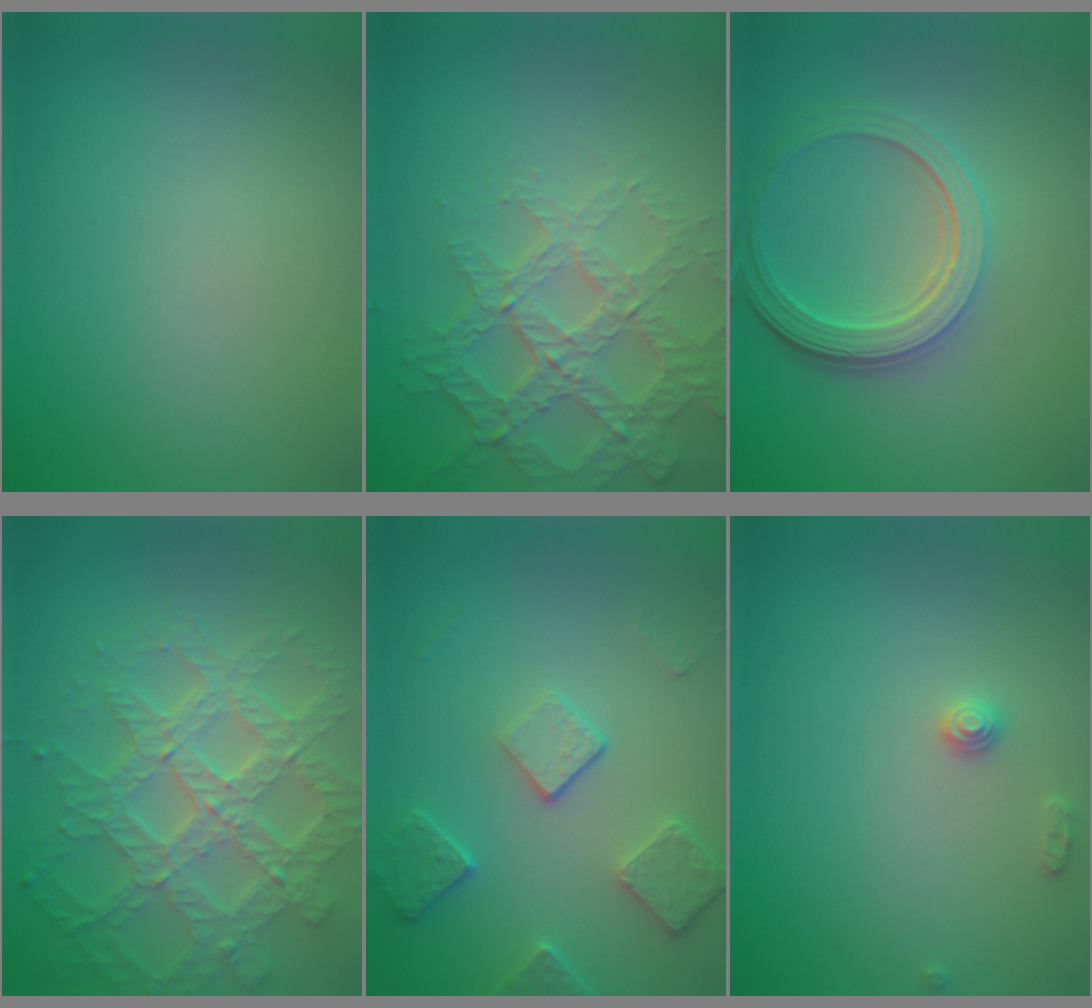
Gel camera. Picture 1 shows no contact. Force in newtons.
{"total": 4.3, "press": 4.1, "slide": 1.3}
{"total": 5.0, "press": 3.8, "slide": 3.2}
{"total": 7.9, "press": 5.7, "slide": 5.4}
{"total": 4.0, "press": 3.0, "slide": 2.6}
{"total": 1.2, "press": 1.2, "slide": 0.0}